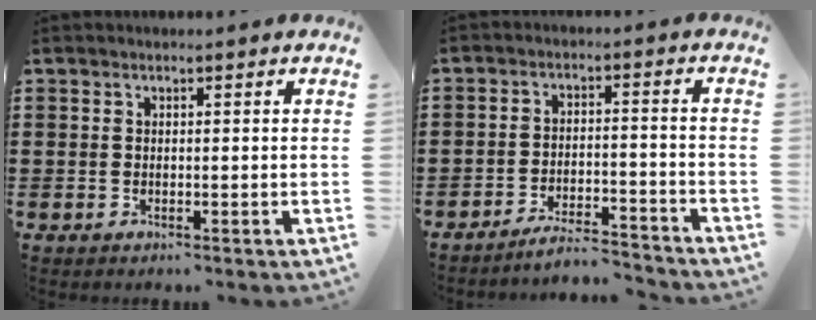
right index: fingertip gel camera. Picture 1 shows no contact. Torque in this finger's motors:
{"motor_torque": [-1.62, 0.52, -0.17, -0.11]}